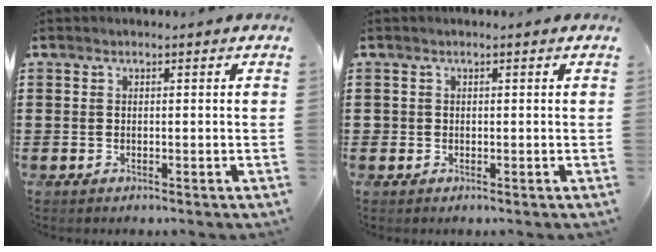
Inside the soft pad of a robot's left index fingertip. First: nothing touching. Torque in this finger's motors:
{"motor_torque": [0.05, 0.10, 0.04, -0.01]}